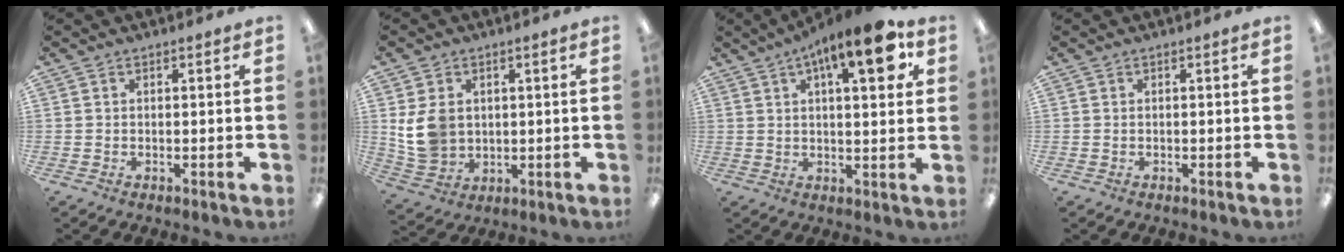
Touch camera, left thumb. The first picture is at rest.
{"total": 8.6, "force": [1.8, 7.1, 4.5], "torque": [-0.098, 0.008, 0.037]}
{"total": 13.9, "force": [6.3, 4.9, 11.4], "torque": [-0.159, -0.018, 0.097]}
{"total": 0.0}